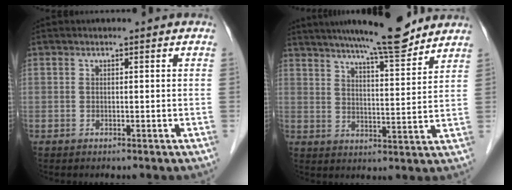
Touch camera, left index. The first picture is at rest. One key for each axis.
{"total": 12.9, "fx": 11.2, "fy": 0.8, "fz": 6.3, "tx": -0.097, "ty": 0.001, "tz": 0.164}